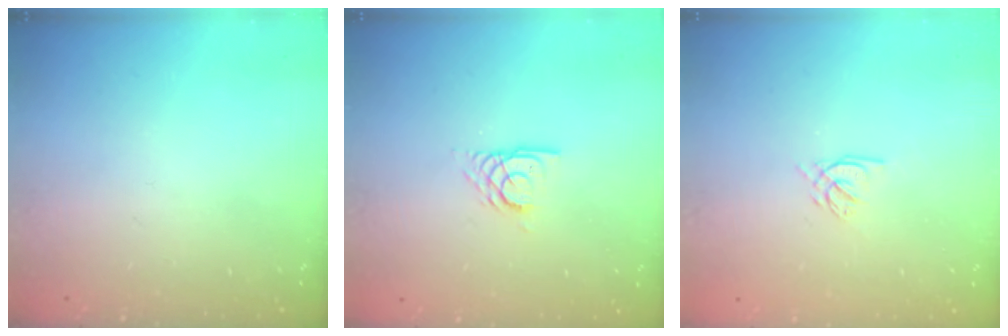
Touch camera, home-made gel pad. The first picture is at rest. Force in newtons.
{"total": 5.0, "press": 5.0, "slide": 0.5}
{"total": 2.4, "press": 2.4, "slide": 0.3}